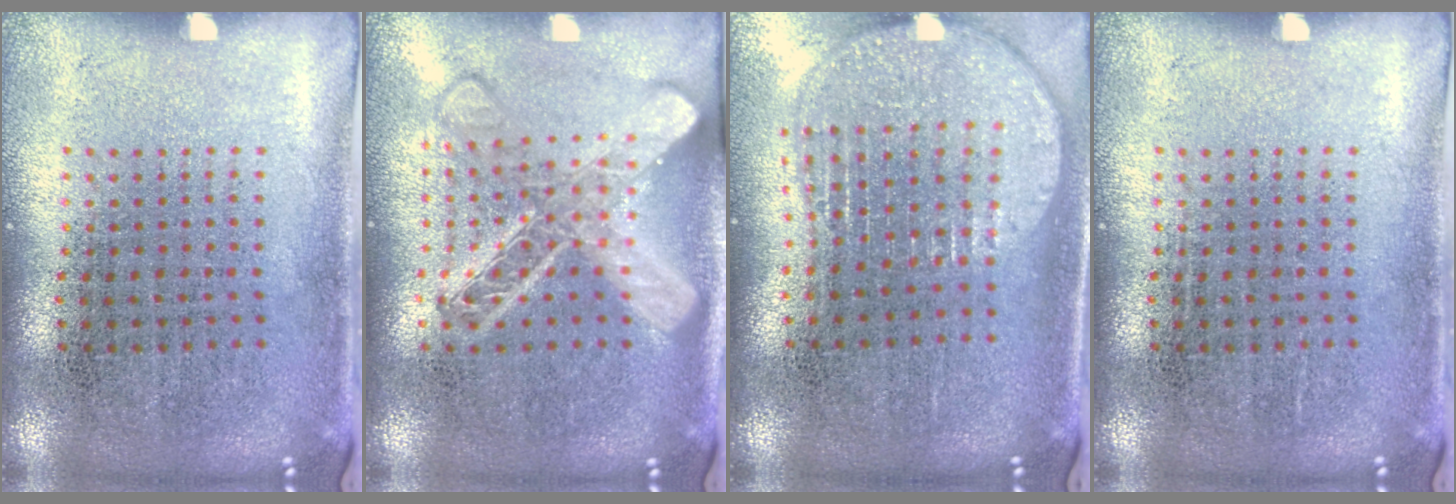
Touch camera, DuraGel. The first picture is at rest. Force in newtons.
{"total": 3.0, "press": 3.0, "slide": 0.4}
{"total": 1.9, "press": 1.6, "slide": 1.0}
{"total": 0.0}